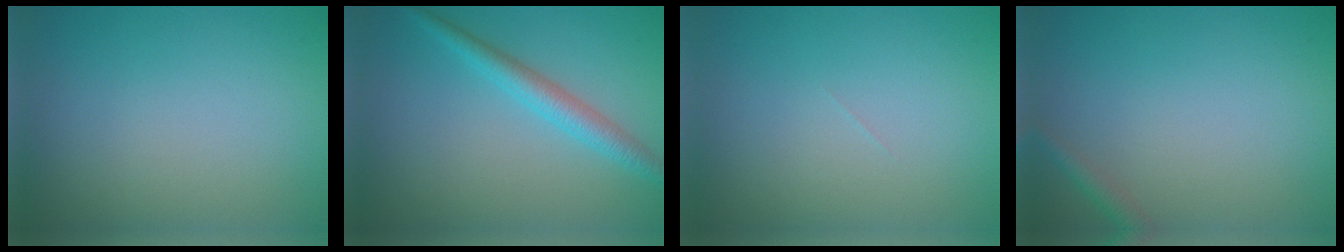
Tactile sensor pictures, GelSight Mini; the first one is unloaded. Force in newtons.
{"total": 2.9, "press": 2.9, "slide": 0.1}
{"total": 0.0}
{"total": 1.3, "press": 1.3, "slide": 0.1}